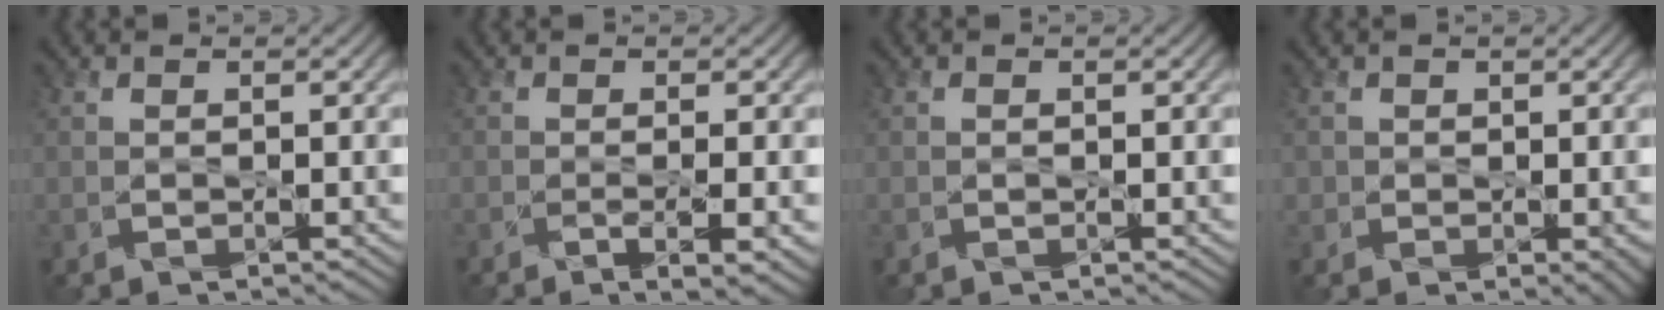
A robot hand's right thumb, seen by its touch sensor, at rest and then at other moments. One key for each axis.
{"total": 3.8, "fx": -1.6, "fy": 0.8, "fz": 3.3, "tx": -0.058, "ty": -0.005, "tz": -0.020}
{"total": 0.0}
{"total": 2.1, "fx": -0.1, "fy": 1.9, "fz": 0.9, "tx": -0.015, "ty": -0.009, "tz": -0.001}